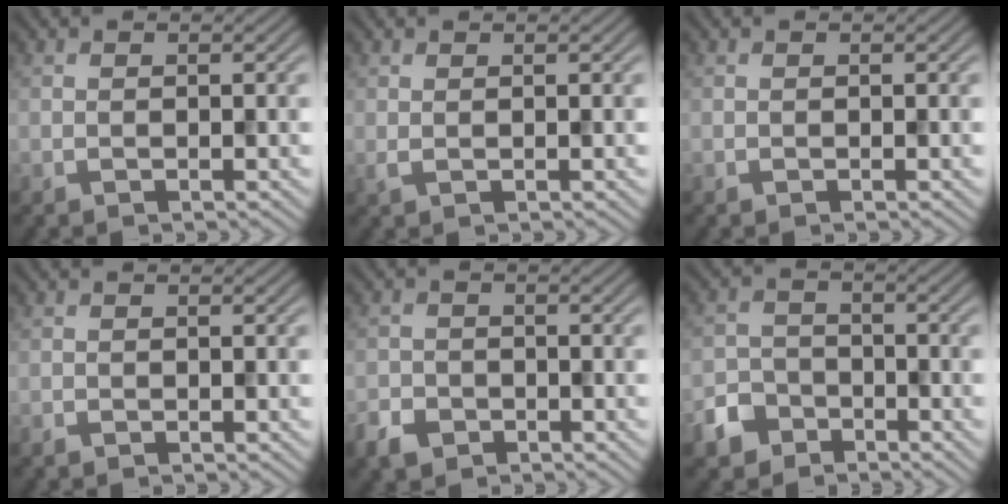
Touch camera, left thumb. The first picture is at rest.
{"total": 0.8, "force": [0.3, 0.3, 0.7], "torque": [-0.019, -0.001, 0.007]}
{"total": 0.0}
{"total": 0.7, "force": [-0.5, 0.4, 0.2], "torque": [-0.004, -0.003, -0.008]}
{"total": 3.3, "force": [-2.2, 2.3, 1.1], "torque": [-0.029, -0.008, -0.050]}
{"total": 5.0, "force": [-3.4, 3.3, 1.5], "torque": [-0.038, -0.003, -0.073]}